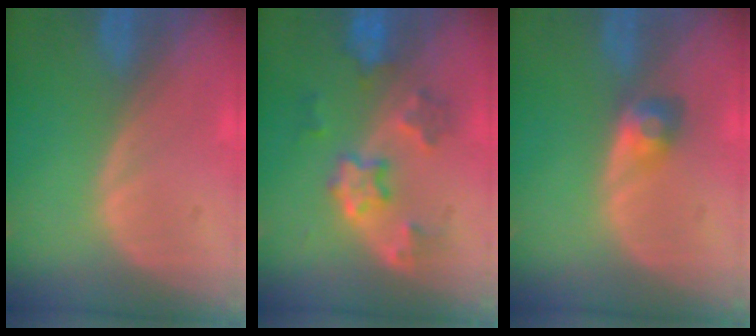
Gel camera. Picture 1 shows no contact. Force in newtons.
{"total": 5.7, "press": 5.7, "slide": 0.4}
{"total": 3.0, "press": 2.6, "slide": 1.4}